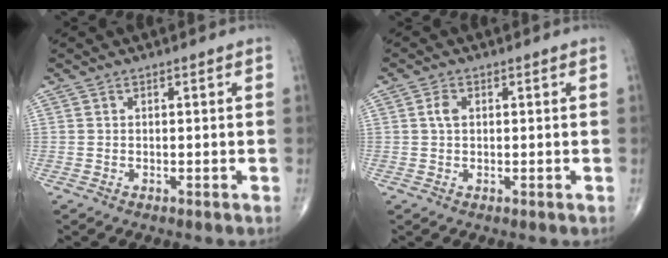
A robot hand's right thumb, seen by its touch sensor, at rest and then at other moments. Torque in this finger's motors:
{"motor_torque": [-0.32, 0.18, 0.37, 0.11, 0.00]}